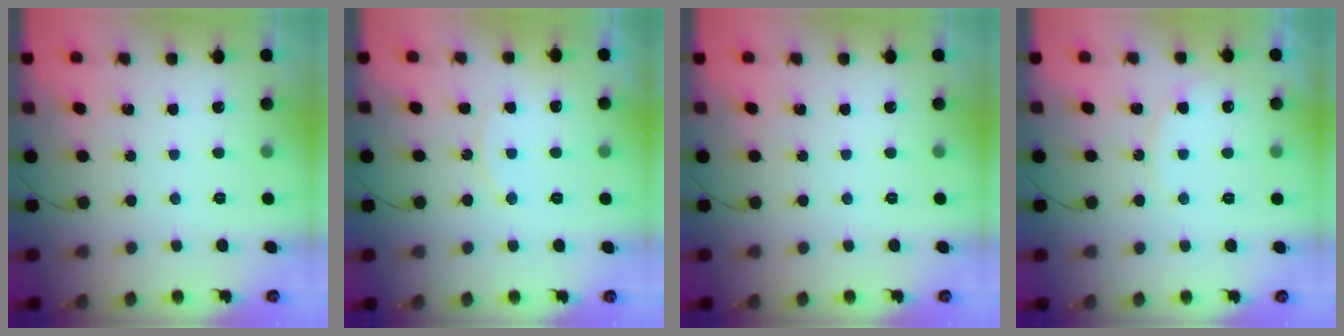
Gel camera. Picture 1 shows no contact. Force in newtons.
{"total": 6.8, "press": 6.8, "slide": 0.2}
{"total": 0.0}
{"total": 4.7, "press": 4.6, "slide": 0.5}